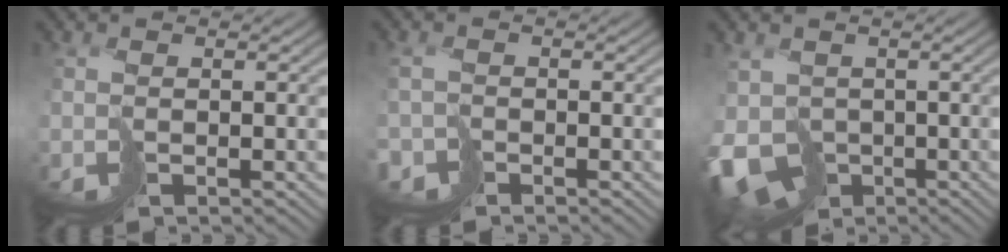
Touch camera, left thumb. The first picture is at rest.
{"total": 1.8, "force": [-1.5, 1.0, 0.0], "torque": [0.006, -0.005, -0.033]}
{"total": 7.6, "force": [-2.3, 5.9, 4.2], "torque": [-0.102, -0.025, -0.044]}